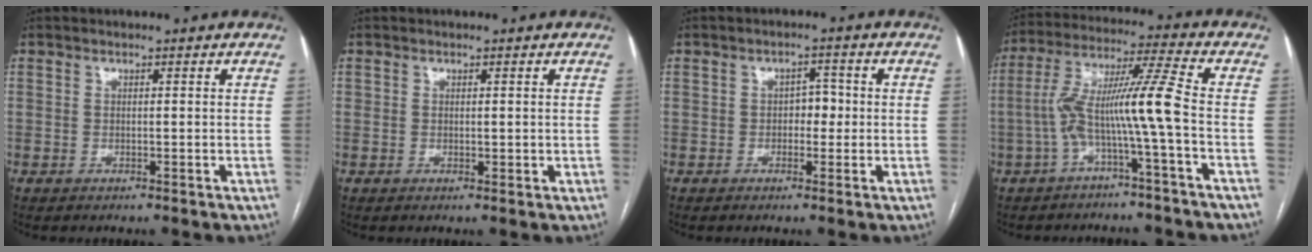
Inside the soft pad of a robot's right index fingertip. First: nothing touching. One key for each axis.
{"total": 1.1, "fx": 0.1, "fy": 0.8, "fz": 0.8, "tx": -0.010, "ty": -0.001, "tz": 0.003}
{"total": 2.9, "fx": -0.3, "fy": 1.9, "fz": 2.1, "tx": -0.024, "ty": 0.011, "tz": -0.007}
{"total": 10.1, "fx": -2.7, "fy": -1.2, "fz": 9.7, "tx": -0.190, "ty": 0.035, "tz": -0.051}